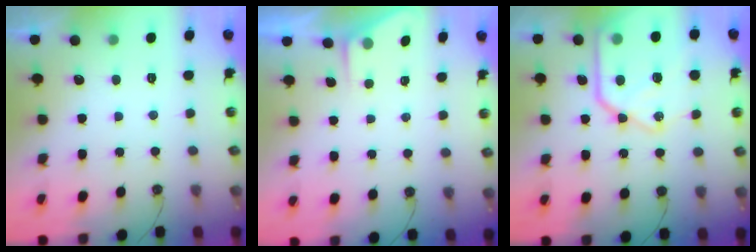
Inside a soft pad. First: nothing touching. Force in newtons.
{"total": 2.2, "press": 2.2, "slide": 0.4}
{"total": 19.5, "press": 19.4, "slide": 2.0}